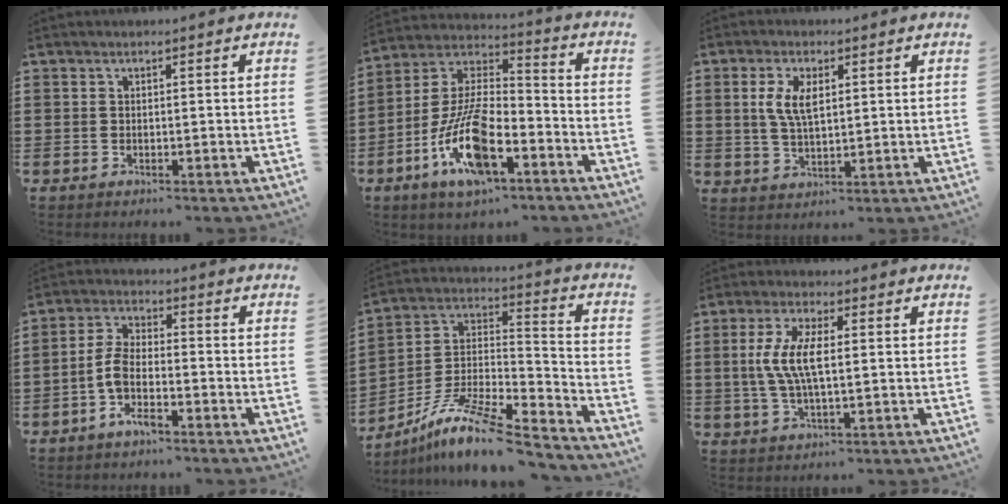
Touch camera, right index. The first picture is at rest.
{"total": 15.0, "force": [-7.2, 5.8, 11.8], "torque": [-0.258, 0.005, -0.135]}
{"total": 5.4, "force": [1.5, 2.3, 4.6], "torque": [-0.098, 0.008, 0.025]}
{"total": 6.0, "force": [-2.6, 2.7, 4.7], "torque": [-0.117, 0.004, -0.057]}
{"total": 11.6, "force": [-9.1, 2.0, 6.8], "torque": [-0.139, 0.013, -0.183]}
{"total": 7.5, "force": [0.6, 2.5, 7.0], "torque": [-0.159, -0.002, 0.001]}